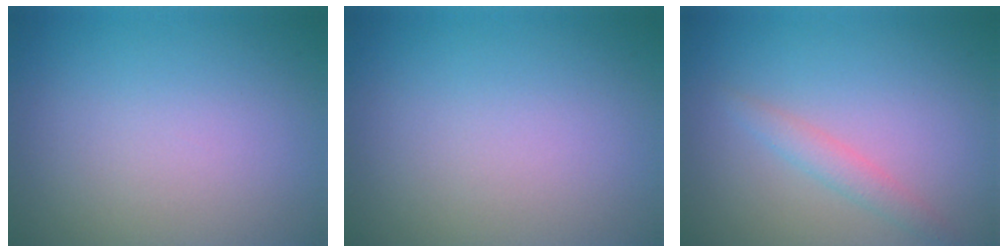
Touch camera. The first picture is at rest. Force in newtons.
{"total": 0.0}
{"total": 1.6, "press": 1.6, "slide": 0.0}